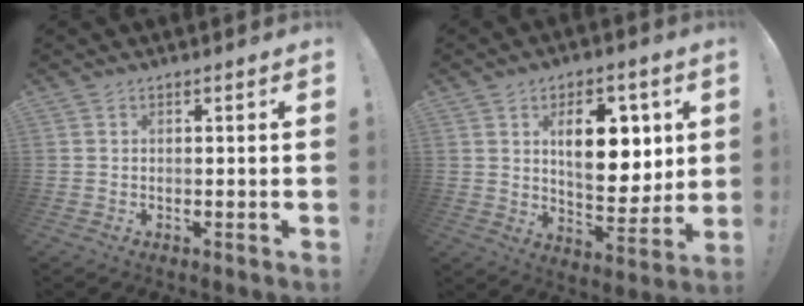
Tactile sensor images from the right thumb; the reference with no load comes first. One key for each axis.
{"total": 15.4, "fx": 4.9, "fy": 8.5, "fz": 11.9, "tx": -0.152, "ty": -0.012, "tz": 0.084}